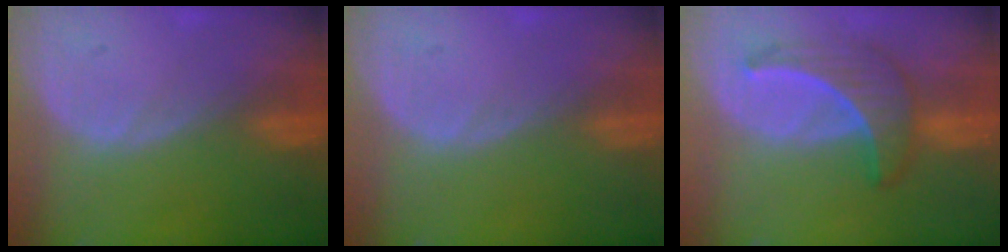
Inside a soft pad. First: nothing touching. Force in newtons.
{"total": 0.0}
{"total": 6.6, "press": 6.1, "slide": 2.5}